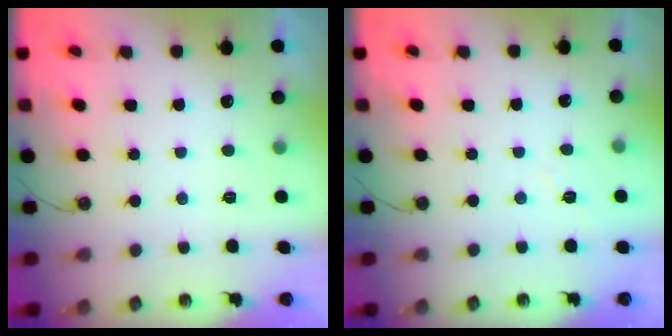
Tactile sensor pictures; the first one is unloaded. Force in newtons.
{"total": 3.6, "press": 3.6, "slide": 0.4}